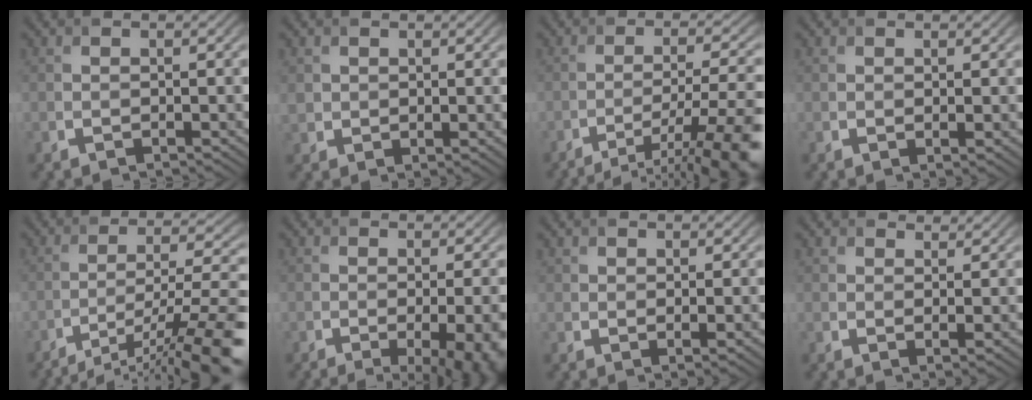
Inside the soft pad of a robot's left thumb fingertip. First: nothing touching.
{"total": 1.6, "force": [1.0, 1.2, 0.4], "torque": [-0.016, -0.004, 0.026]}
{"total": 11.6, "force": [-7.0, 2.6, 8.9], "torque": [-0.136, 0.001, -0.095]}
{"total": 0.8, "force": [0.5, 0.1, 0.5], "torque": [-0.011, 0.000, 0.011]}
{"total": 13.2, "force": [-8.8, 3.2, 9.3], "torque": [-0.154, -0.010, -0.124]}
{"total": 8.8, "force": [-2.4, 3.2, 7.9], "torque": [-0.077, -0.015, -0.013]}
{"total": 1.8, "force": [1.4, 0.5, 1.1], "torque": [-0.024, -0.003, 0.030]}
{"total": 3.2, "force": [2.8, 0.7, 1.4], "torque": [-0.030, -0.001, 0.053]}